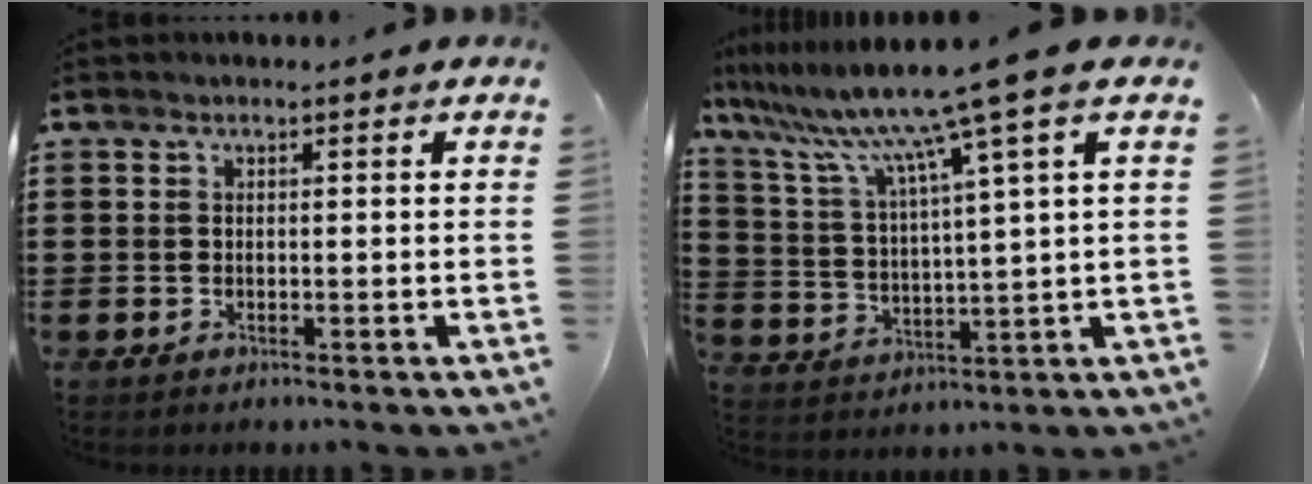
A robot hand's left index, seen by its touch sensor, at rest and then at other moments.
{"total": 10.8, "force": [7.9, -1.3, 7.2], "torque": [-0.170, -0.044, 0.122]}